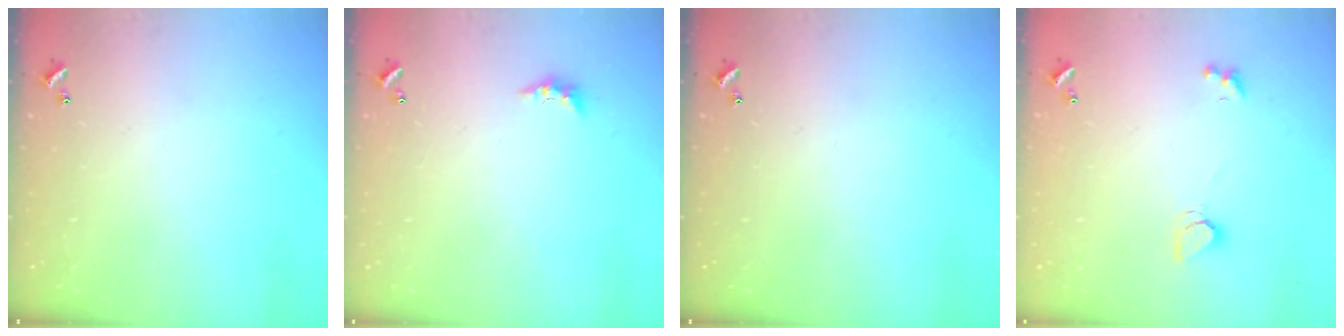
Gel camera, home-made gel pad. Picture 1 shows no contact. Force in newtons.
{"total": 2.3, "press": 2.2, "slide": 0.7}
{"total": 0.0}
{"total": 1.7, "press": 1.7, "slide": 0.4}